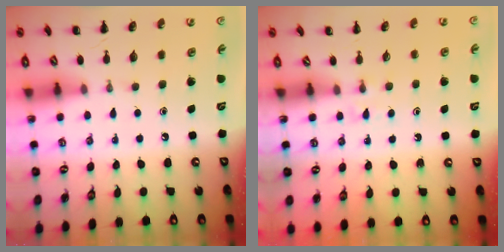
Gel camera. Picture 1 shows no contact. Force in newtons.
{"total": 2.8, "press": 2.5, "slide": 1.1}